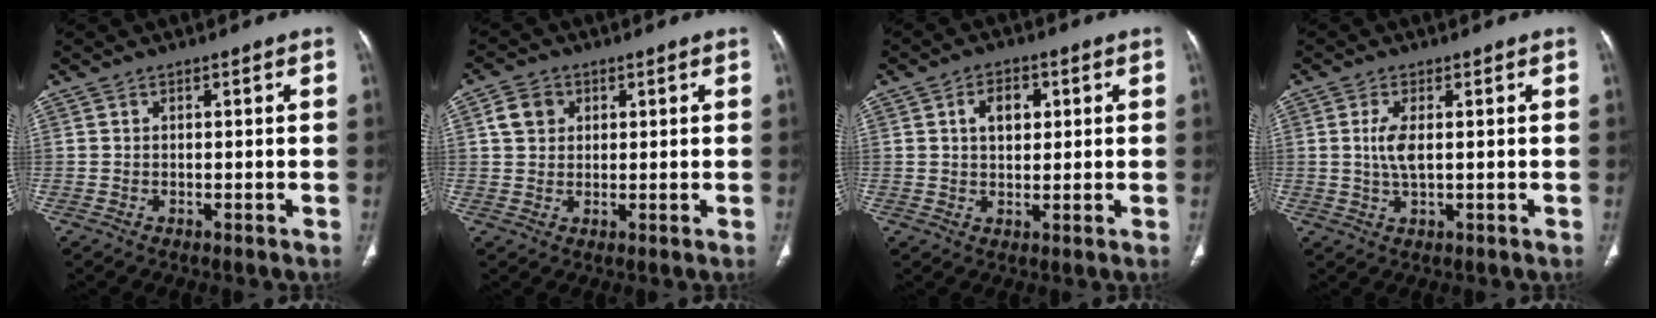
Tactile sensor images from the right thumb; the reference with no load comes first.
{"total": 4.6, "force": [1.5, 3.8, 2.1], "torque": [-0.024, 0.001, 0.028]}
{"total": 5.5, "force": [1.6, 3.7, 3.7], "torque": [-0.040, -0.001, 0.024]}
{"total": 3.9, "force": [0.5, 1.4, 3.6], "torque": [-0.087, -0.003, 0.013]}